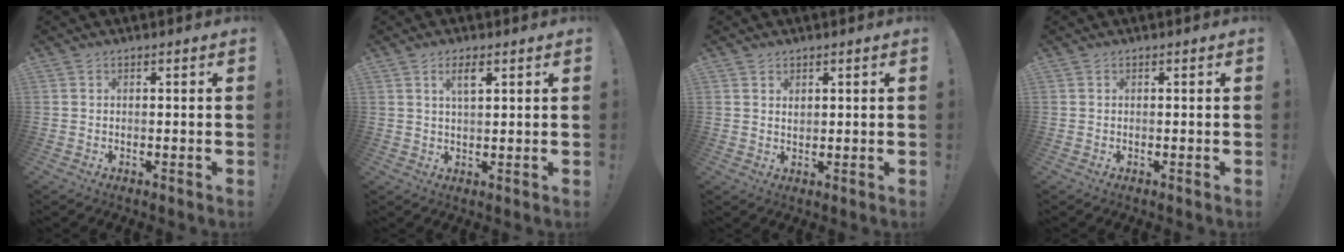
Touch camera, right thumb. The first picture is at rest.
{"total": 4.2, "force": [2.0, 1.5, 3.4], "torque": [-0.051, -0.006, 0.030]}
{"total": 1.6, "force": [1.0, 1.1, 0.6], "torque": [0.002, -0.004, 0.015]}
{"total": 0.0}